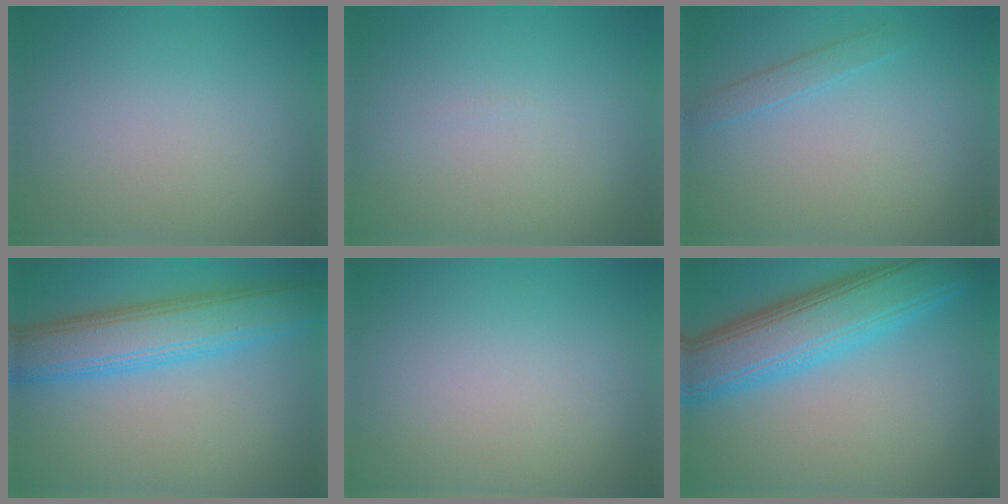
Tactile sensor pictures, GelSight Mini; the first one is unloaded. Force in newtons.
{"total": 0.0}
{"total": 1.3, "press": 1.3, "slide": 0.1}
{"total": 6.7, "press": 6.7, "slide": 0.2}
{"total": 0.0}
{"total": 8.4, "press": 8.3, "slide": 0.2}